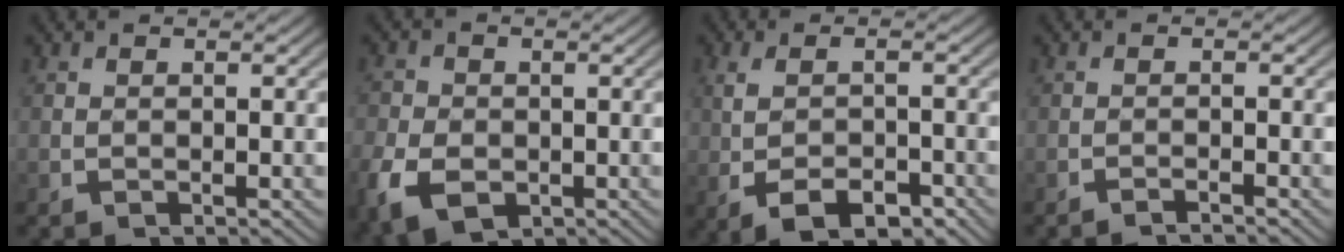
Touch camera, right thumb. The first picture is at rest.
{"total": 5.4, "force": [-2.1, 3.9, 3.1], "torque": [-0.069, -0.024, -0.023]}
{"total": 5.1, "force": [-1.7, 2.6, 4.1], "torque": [-0.077, -0.013, -0.012]}
{"total": 1.3, "force": [-1.2, -0.1, 0.3], "torque": [-0.003, 0.002, -0.027]}